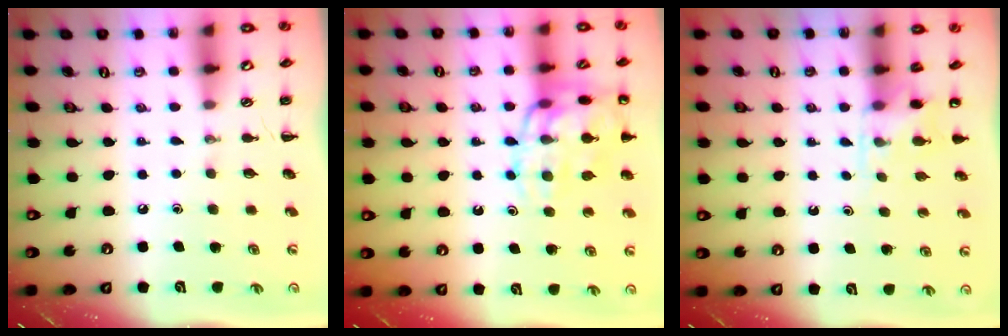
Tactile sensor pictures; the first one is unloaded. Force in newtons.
{"total": 17.0, "press": 16.9, "slide": 1.9}
{"total": 4.4, "press": 4.2, "slide": 1.6}